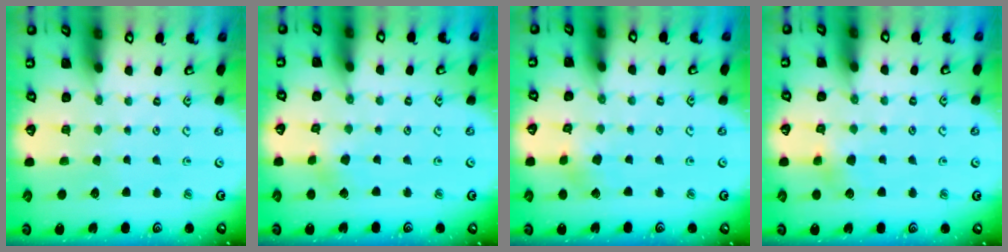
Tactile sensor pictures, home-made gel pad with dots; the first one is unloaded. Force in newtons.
{"total": 2.6, "press": 2.4, "slide": 0.9}
{"total": 2.9, "press": 2.8, "slide": 0.8}
{"total": 6.7, "press": 6.7, "slide": 0.7}